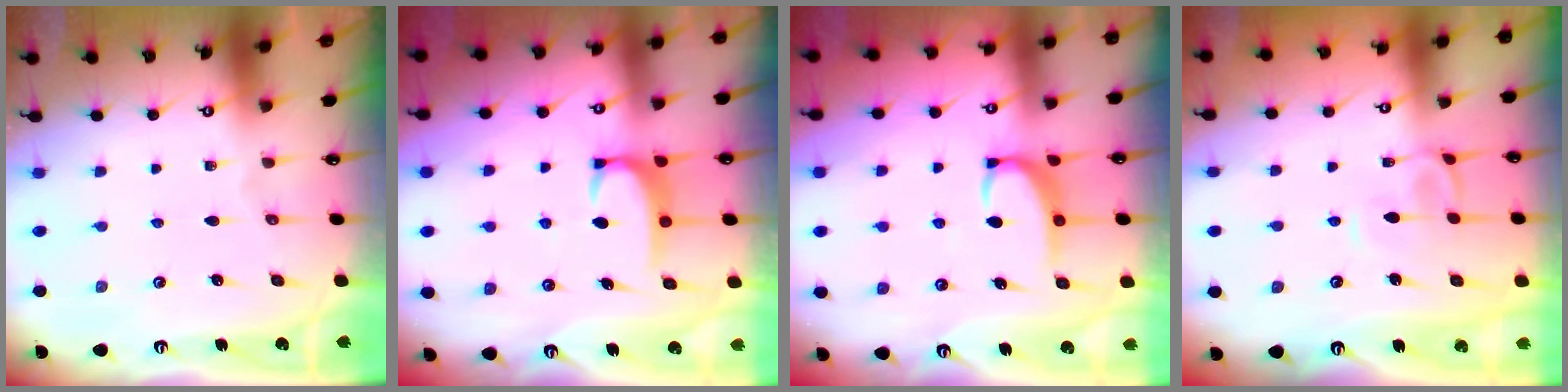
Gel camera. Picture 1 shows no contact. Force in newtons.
{"total": 2.6, "press": 2.6, "slide": 0.4}
{"total": 4.3, "press": 4.2, "slide": 0.9}
{"total": 1.9, "press": 1.9, "slide": 0.5}